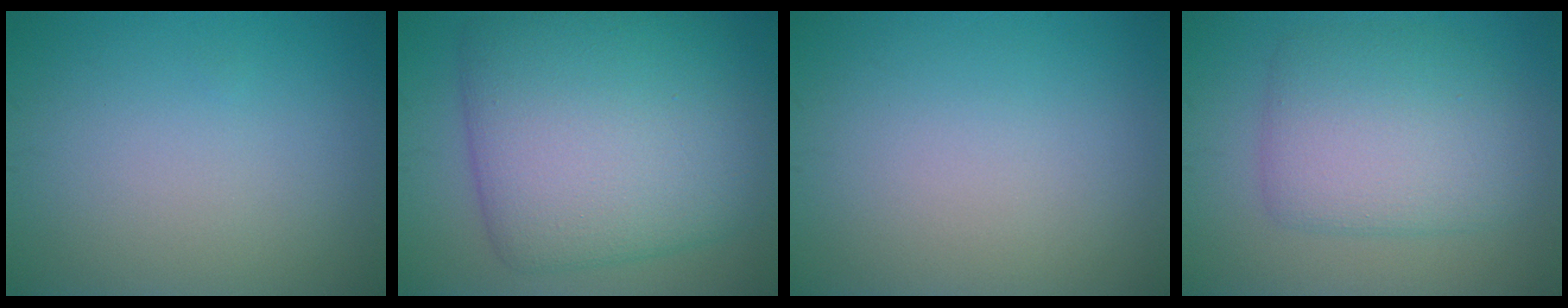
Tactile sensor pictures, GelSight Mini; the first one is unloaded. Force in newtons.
{"total": 12.5, "press": 12.5, "slide": 0.3}
{"total": 0.0}
{"total": 6.2, "press": 6.2, "slide": 0.2}